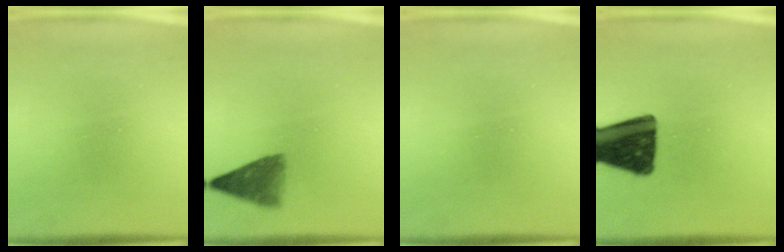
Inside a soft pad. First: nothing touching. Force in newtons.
{"total": 4.7}
{"total": 0.0}
{"total": 17.2}